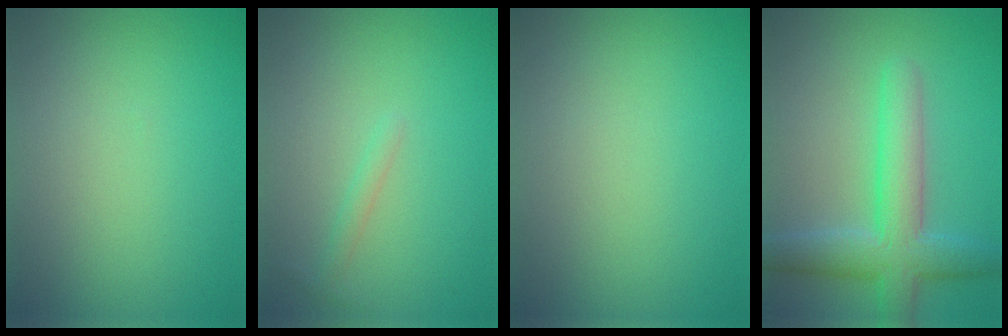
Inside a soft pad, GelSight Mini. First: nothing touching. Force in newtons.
{"total": 0.9, "press": 0.9, "slide": 0.0}
{"total": 0.0}
{"total": 5.9, "press": 5.9, "slide": 0.3}